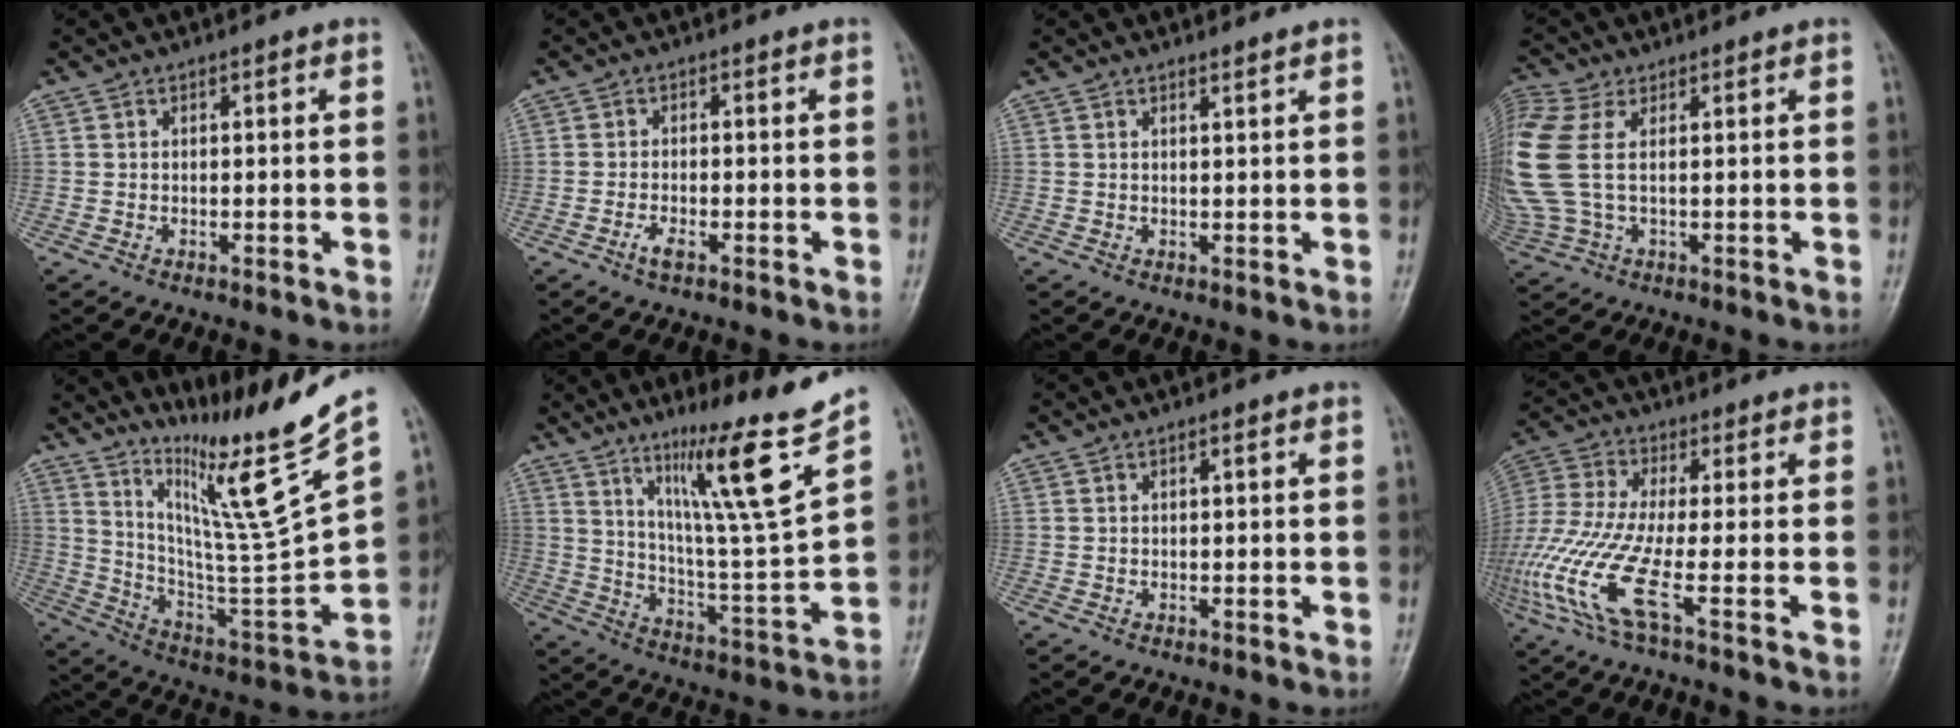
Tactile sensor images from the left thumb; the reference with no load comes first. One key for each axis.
{"total": 2.2, "fx": -1.3, "fy": 0.6, "fz": 1.6, "tx": -0.035, "ty": 0.007, "tz": -0.024}
{"total": 0.8, "fx": 0.8, "fy": -0.3, "fz": 0.3, "tx": -0.012, "ty": -0.011, "tz": 0.015}
{"total": 10.9, "fx": 2.1, "fy": 5.3, "fz": 9.3, "tx": -0.260, "ty": 0.017, "tz": 0.052}
{"total": 19.6, "fx": 14.9, "fy": -1.6, "fz": 12.7, "tx": -0.177, "ty": -0.129, "tz": 0.269}
{"total": 18.8, "fx": 12.1, "fy": 0.2, "fz": 14.4, "tx": -0.210, "ty": -0.081, "tz": 0.203}
{"total": 0.6, "fx": 0.2, "fy": 0.1, "fz": 0.5, "tx": -0.009, "ty": 0.002, "tz": 0.003}
{"total": 13.5, "fx": -4.5, "fy": 2.1, "fz": 12.6, "tx": -0.316, "ty": 0.000, "tz": -0.099}